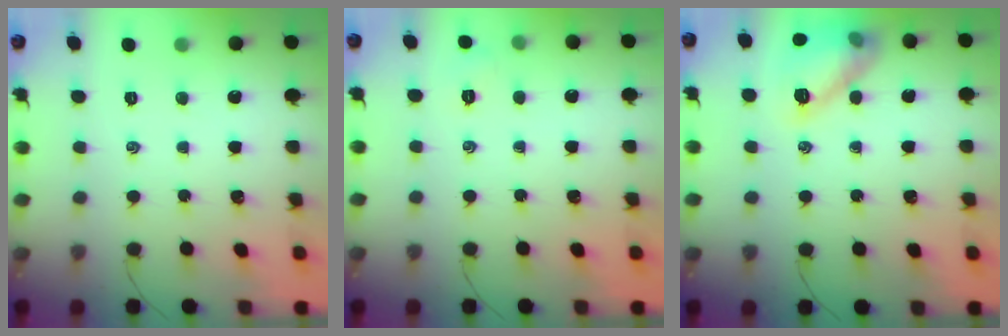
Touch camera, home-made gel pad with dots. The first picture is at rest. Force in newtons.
{"total": 4.6, "press": 4.4, "slide": 1.3}
{"total": 13.0, "press": 13.0, "slide": 0.4}